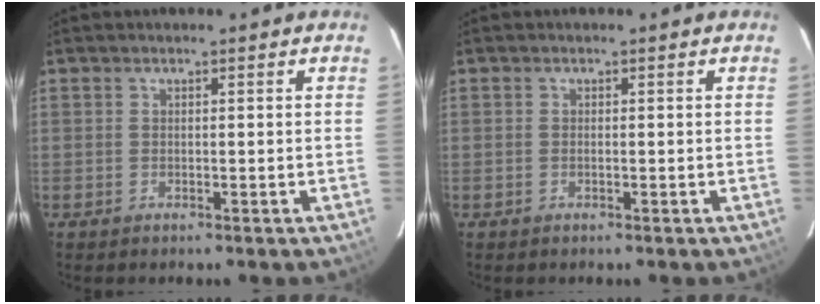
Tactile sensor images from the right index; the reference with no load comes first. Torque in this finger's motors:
{"motor_torque": [-0.19, 0.13, -0.06, 0.00]}